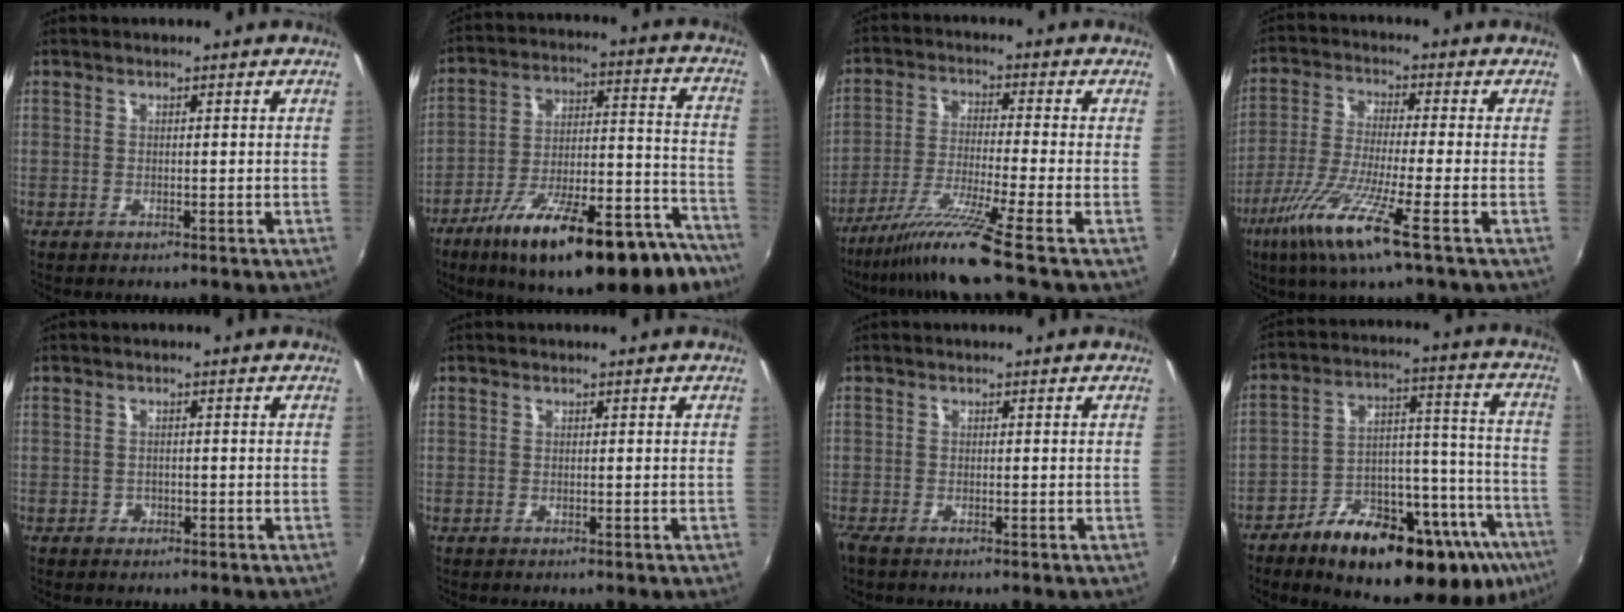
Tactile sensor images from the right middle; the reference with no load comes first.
{"total": 26.8, "force": [-18.6, 8.3, 17.3], "torque": [-0.254, -0.016, -0.266]}
{"total": 9.4, "force": [-7.3, -2.9, 5.1], "torque": [-0.113, -0.014, -0.132]}
{"total": 12.4, "force": [-6.4, 0.3, 10.6], "torque": [-0.232, -0.024, -0.127]}
{"total": 0.6, "force": [-0.3, 0.5, 0.0], "torque": [0.001, -0.003, -0.005]}
{"total": 0.0}
{"total": 1.1, "force": [-0.9, 0.1, 0.6], "torque": [-0.015, -0.005, -0.020]}
{"total": 27.9, "force": [-18.0, 11.2, 18.2], "torque": [-0.242, 0.019, -0.249]}